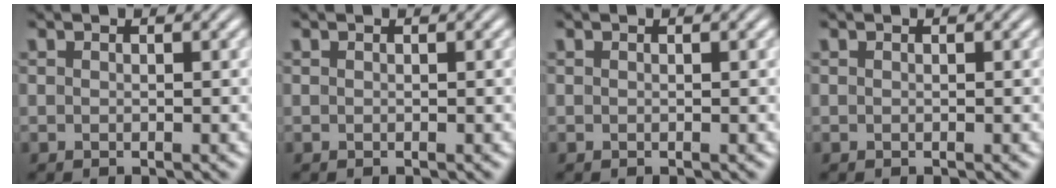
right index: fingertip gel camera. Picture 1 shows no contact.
{"total": 0.0}
{"total": 0.0}
{"total": 0.0}